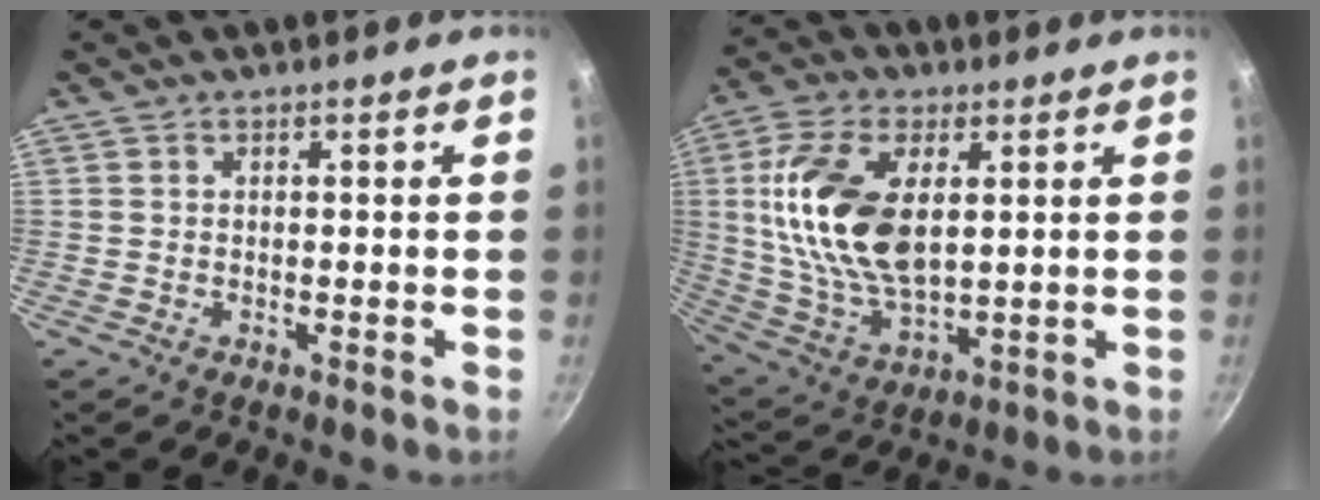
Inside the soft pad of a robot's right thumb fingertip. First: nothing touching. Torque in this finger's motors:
{"motor_torque": [1.97, 2.21, 1.81, 0.20, 0.59]}